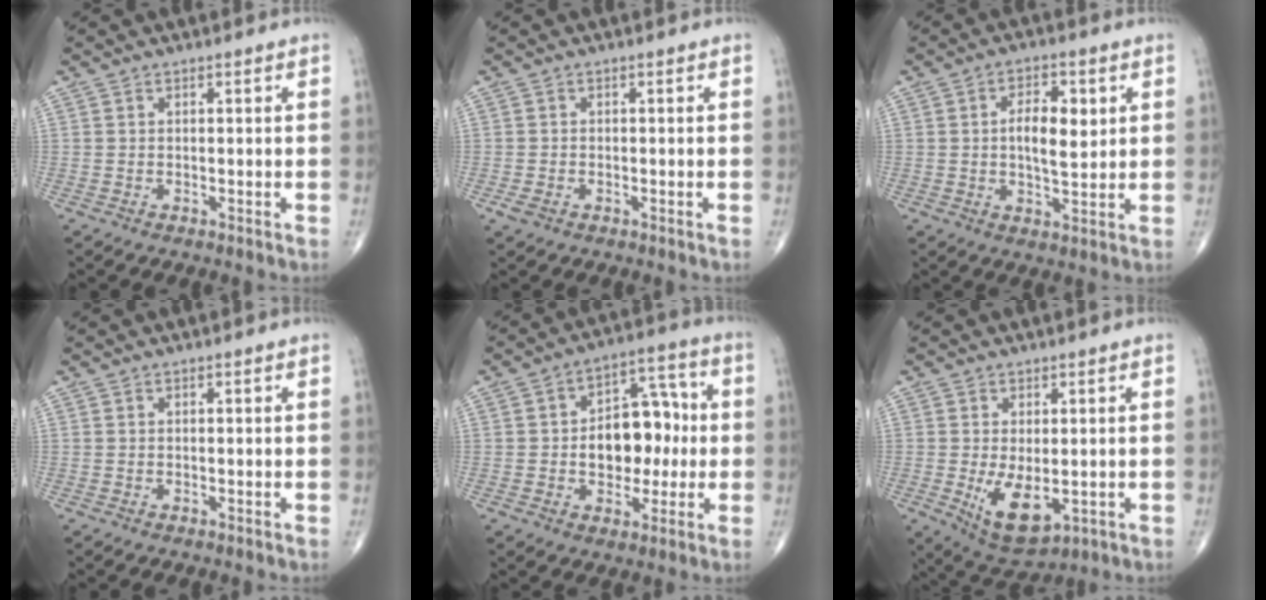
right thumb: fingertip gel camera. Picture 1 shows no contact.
{"total": 1.8, "force": [-0.8, 1.2, 1.1], "torque": [-0.027, 0.001, -0.013]}
{"total": 7.9, "force": [1.5, 3.6, 6.8], "torque": [-0.095, -0.007, 0.023]}
{"total": 0.0}
{"total": 13.6, "force": [-0.4, 9.0, 10.2], "torque": [-0.103, 0.035, -0.004]}
{"total": 8.4, "force": [-1.3, 4.2, 7.1], "torque": [-0.113, -0.021, -0.006]}